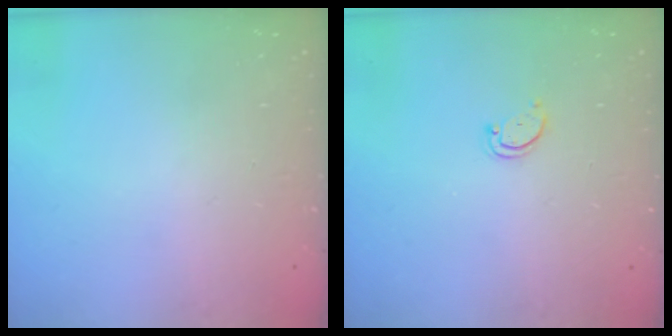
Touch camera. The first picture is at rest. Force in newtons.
{"total": 2.8, "press": 2.7, "slide": 0.3}